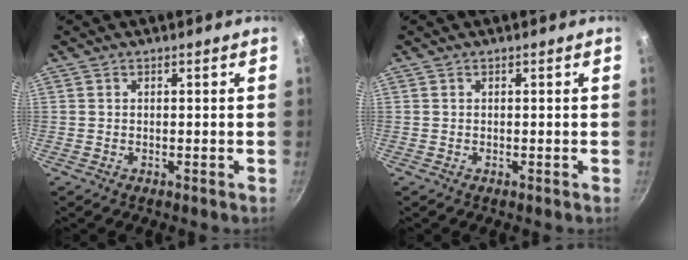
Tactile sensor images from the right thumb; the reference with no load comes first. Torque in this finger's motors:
{"motor_torque": [-0.01, -0.01, 0.04, -0.01, 0.01]}